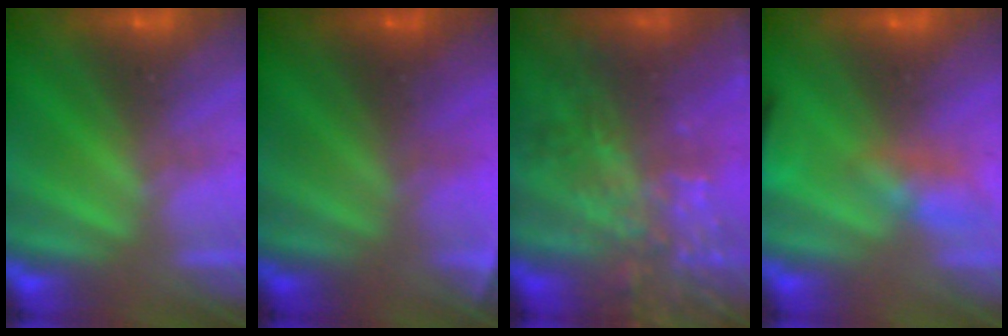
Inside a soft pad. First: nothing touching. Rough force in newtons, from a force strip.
{"total": 3.2}
{"total": 5.9}
{"total": 4.6}